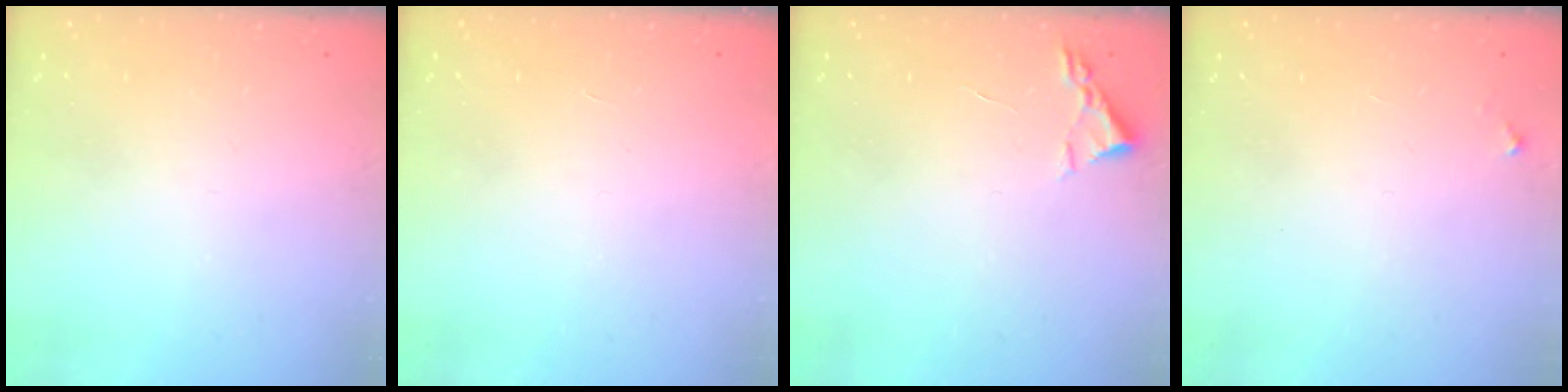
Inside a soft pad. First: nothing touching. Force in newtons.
{"total": 1.7, "press": 1.7, "slide": 0.1}
{"total": 2.4, "press": 2.3, "slide": 0.3}
{"total": 3.5, "press": 3.5, "slide": 0.3}